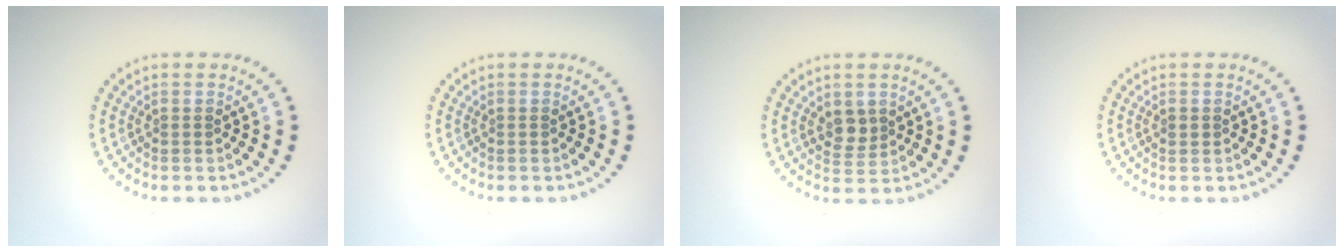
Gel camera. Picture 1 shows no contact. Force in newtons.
{"total": 0.0}
{"total": 2.0, "press": 1.8, "slide": 0.9}
{"total": 0.8, "press": 0.8, "slide": 0.1}